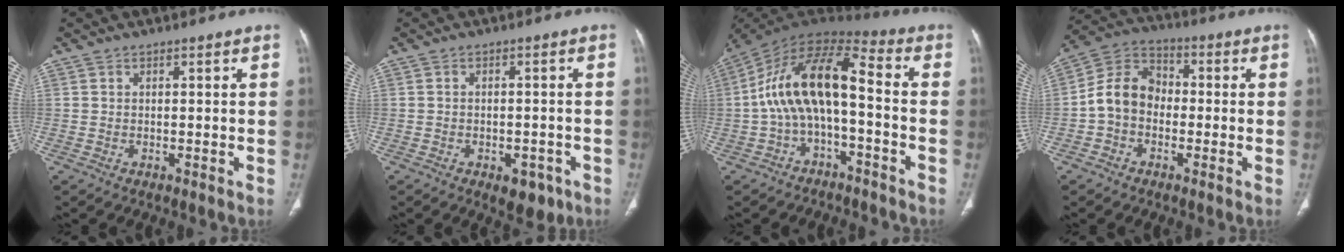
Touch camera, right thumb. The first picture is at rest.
{"total": 5.3, "force": [-2.8, 3.0, 3.4], "torque": [-0.027, 0.013, -0.028]}
{"total": 14.5, "force": [-2.3, 6.6, 12.7], "torque": [-0.233, 0.080, -0.050]}
{"total": 9.5, "force": [-1.6, 7.5, 5.6], "torque": [-0.088, 0.037, -0.046]}